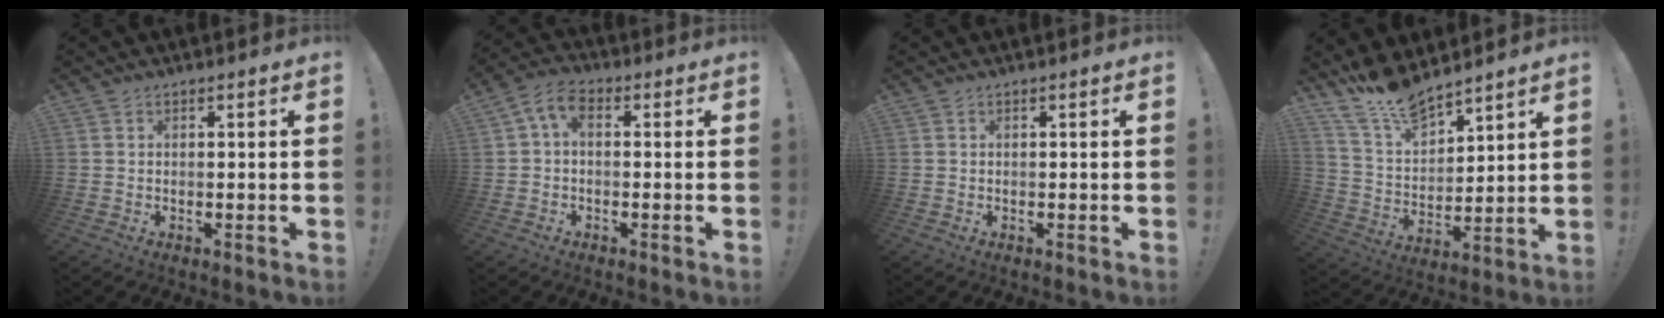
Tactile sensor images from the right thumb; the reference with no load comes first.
{"total": 5.6, "force": [0.7, 3.2, 4.6], "torque": [-0.094, 0.003, 0.018]}
{"total": 0.0}
{"total": 12.5, "force": [11.5, 3.4, 3.2], "torque": [-0.079, -0.089, 0.215]}